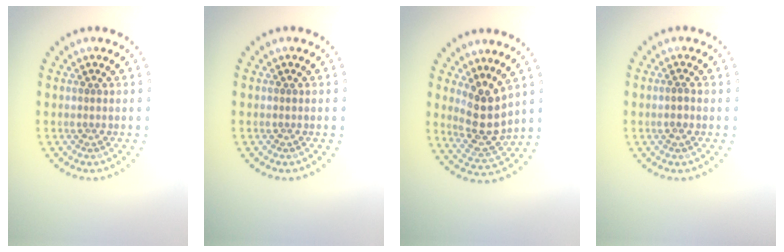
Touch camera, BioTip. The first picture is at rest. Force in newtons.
{"total": 0.0}
{"total": 4.1, "press": 3.6, "slide": 1.9}
{"total": 0.7, "press": 0.6, "slide": 0.4}